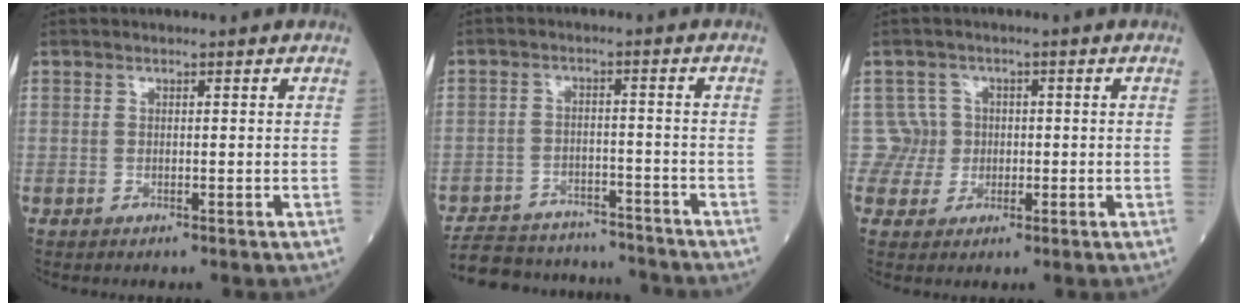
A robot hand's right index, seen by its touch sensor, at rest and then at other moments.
{"total": 14.5, "force": [-13.5, 4.1, 3.2], "torque": [-0.058, 0.018, -0.194]}
{"total": 3.9, "force": [0.0, 3.8, -0.8], "torque": [0.039, 0.011, -0.004]}